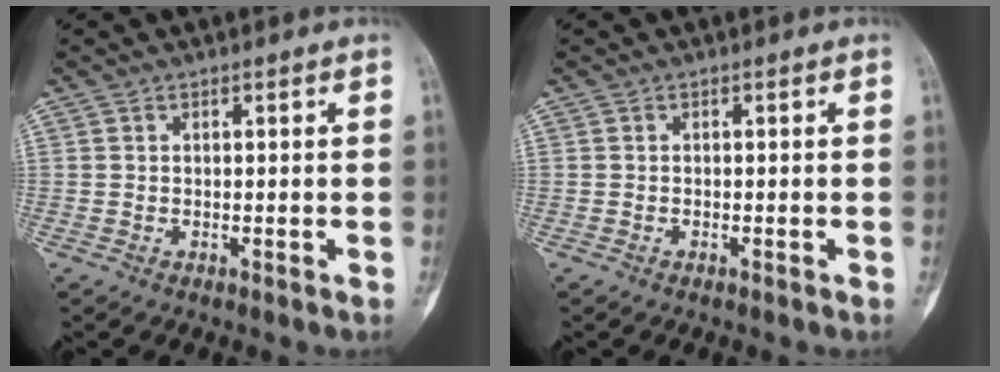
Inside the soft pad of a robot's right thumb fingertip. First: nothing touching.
{"total": 0.0}